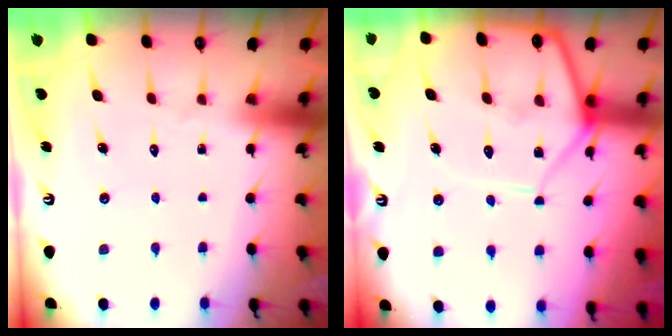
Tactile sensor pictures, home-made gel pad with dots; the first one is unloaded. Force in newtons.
{"total": 11.8, "press": 11.8, "slide": 1.0}